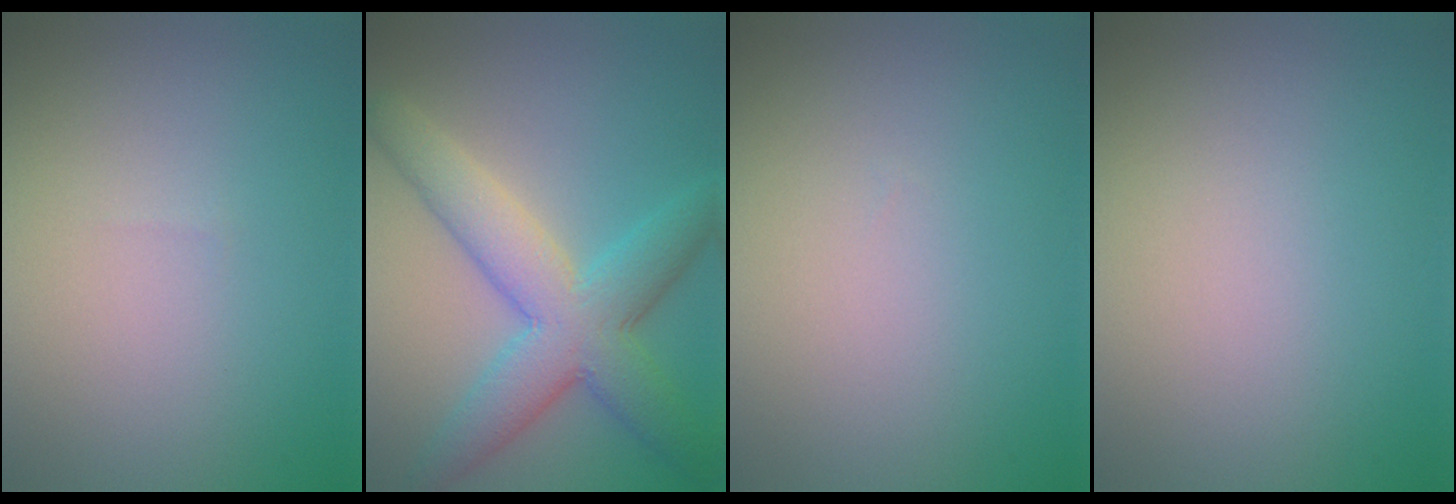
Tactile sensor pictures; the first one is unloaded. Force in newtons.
{"total": 7.5, "press": 7.5, "slide": 0.2}
{"total": 0.0}
{"total": 0.0}